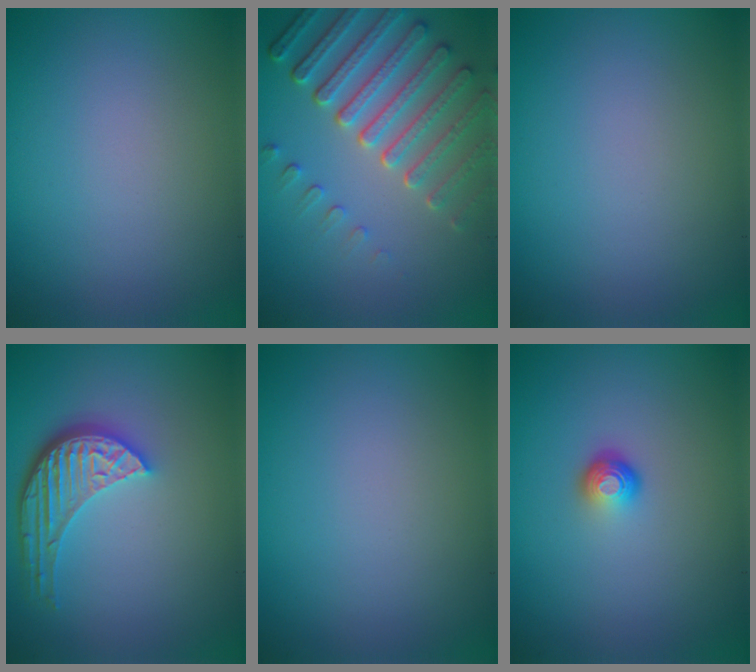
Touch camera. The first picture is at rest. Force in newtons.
{"total": 6.9, "press": 5.3, "slide": 4.5}
{"total": 0.0}
{"total": 5.2, "press": 3.9, "slide": 3.4}
{"total": 0.0}
{"total": 1.7, "press": 1.1, "slide": 1.3}